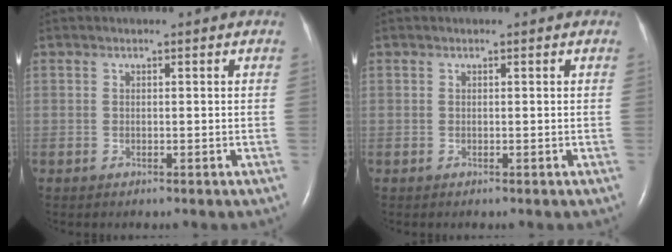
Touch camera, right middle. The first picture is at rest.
{"total": 0.0}